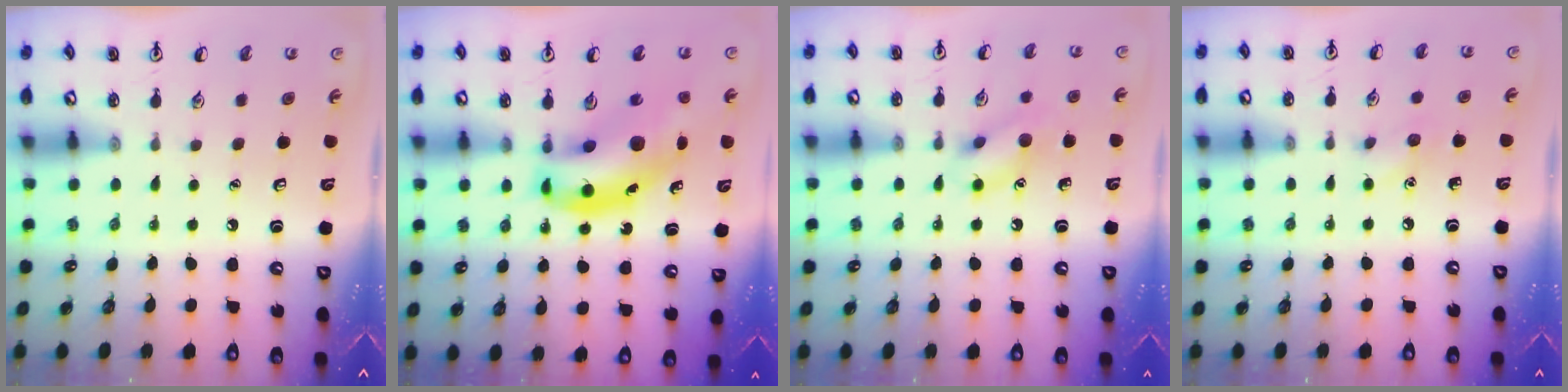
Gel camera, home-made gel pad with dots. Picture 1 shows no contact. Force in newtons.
{"total": 12.6, "press": 12.1, "slide": 3.6}
{"total": 9.9, "press": 9.9, "slide": 0.7}
{"total": 5.6, "press": 5.3, "slide": 1.8}